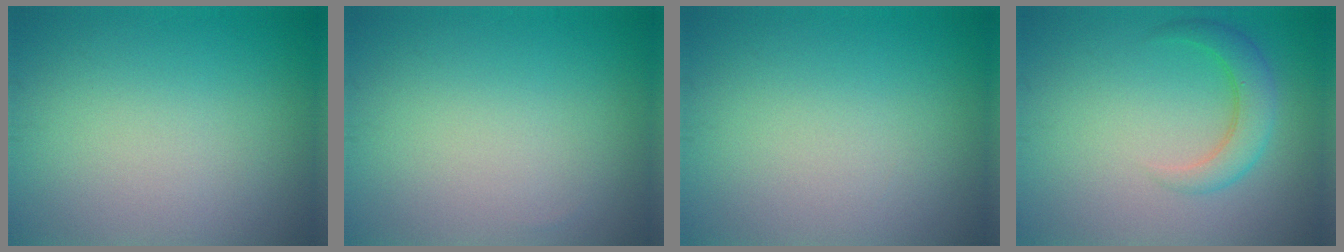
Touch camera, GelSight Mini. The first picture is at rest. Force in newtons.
{"total": 0.0}
{"total": 0.0}
{"total": 3.1, "press": 3.1, "slide": 0.1}